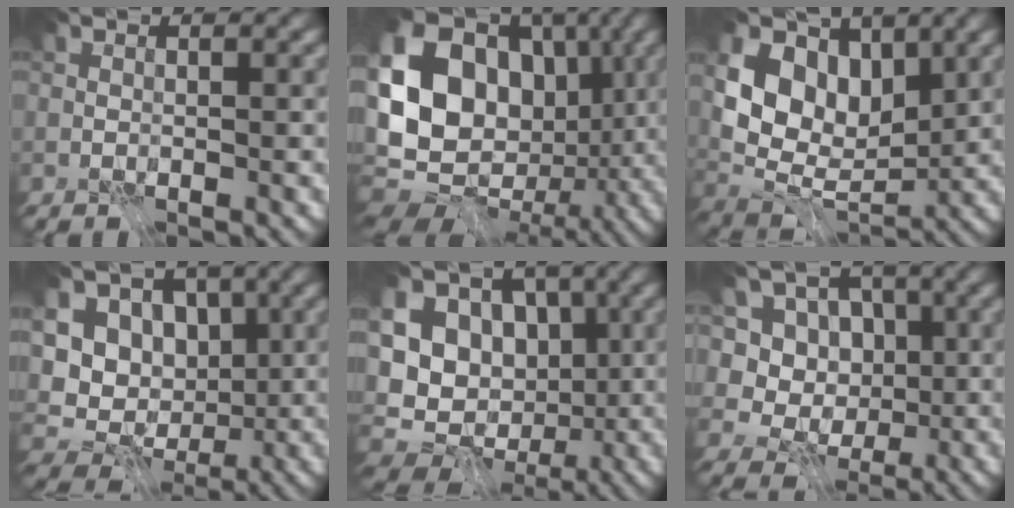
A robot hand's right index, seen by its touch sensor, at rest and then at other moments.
{"total": 16.9, "force": [1.2, 12.5, 11.4], "torque": [-0.202, 0.017, 0.024]}
{"total": 8.6, "force": [2.5, 5.8, 5.9], "torque": [-0.102, -0.010, 0.034]}
{"total": 9.5, "force": [1.5, 7.7, 5.4], "torque": [-0.064, 0.026, -0.001]}
{"total": 11.9, "force": [1.3, 9.5, 7.1], "torque": [-0.107, 0.022, 0.002]}
{"total": 10.1, "force": [1.5, 8.9, 4.4], "torque": [-0.090, 0.025, 0.004]}